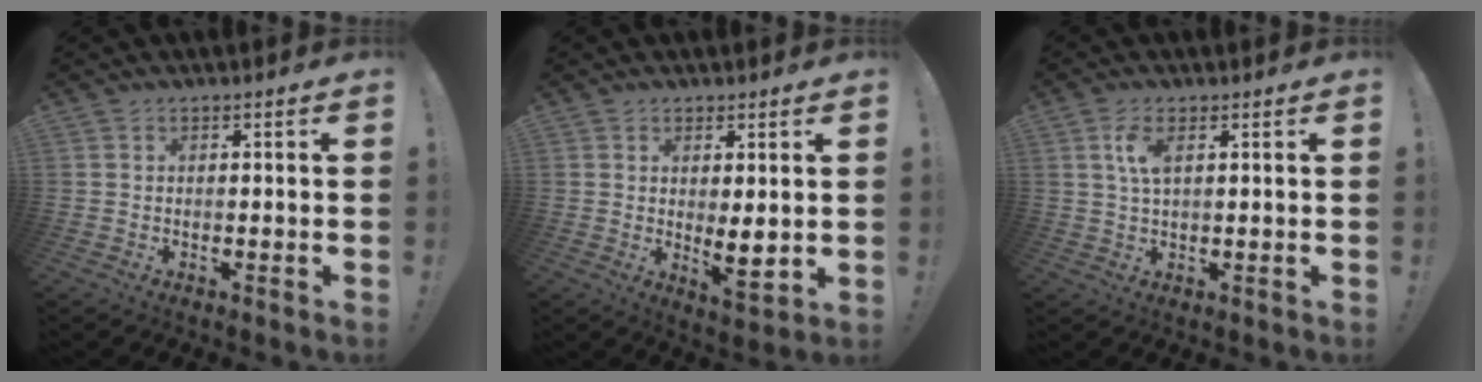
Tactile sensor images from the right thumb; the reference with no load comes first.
{"total": 6.3, "force": [1.0, 1.9, 5.9], "torque": [-0.071, -0.022, 0.021]}
{"total": 5.1, "force": [1.7, 2.2, 4.2], "torque": [-0.073, -0.001, 0.028]}